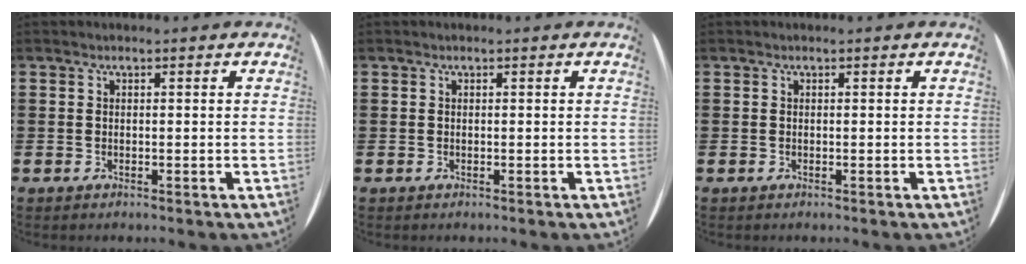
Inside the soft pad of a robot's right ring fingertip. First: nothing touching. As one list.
[{"total": 0.0}, {"total": 0.0}]